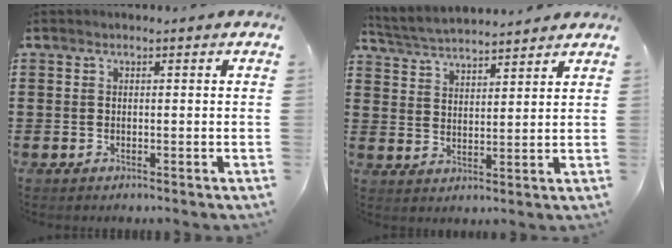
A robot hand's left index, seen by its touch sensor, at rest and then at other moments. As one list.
[{"total": 3.8, "force": [3.8, 0.1, 0.5], "torque": [-0.027, -0.019, 0.067]}]